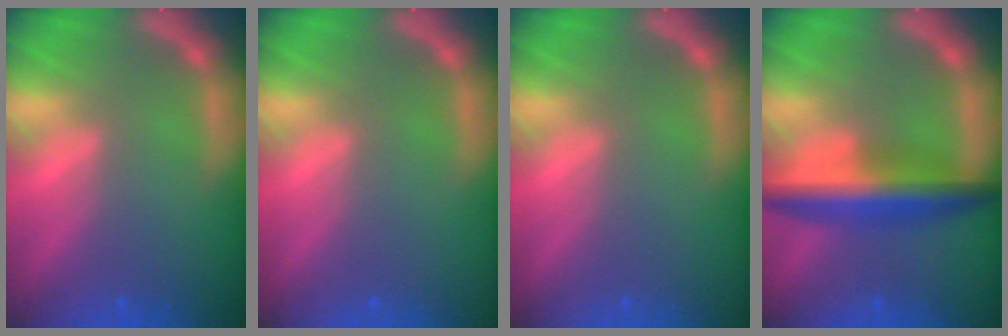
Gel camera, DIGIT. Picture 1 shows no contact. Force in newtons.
{"total": 0.0}
{"total": 0.0}
{"total": 6.6}